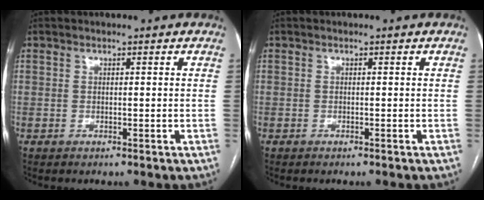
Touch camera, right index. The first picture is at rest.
{"total": 0.0}